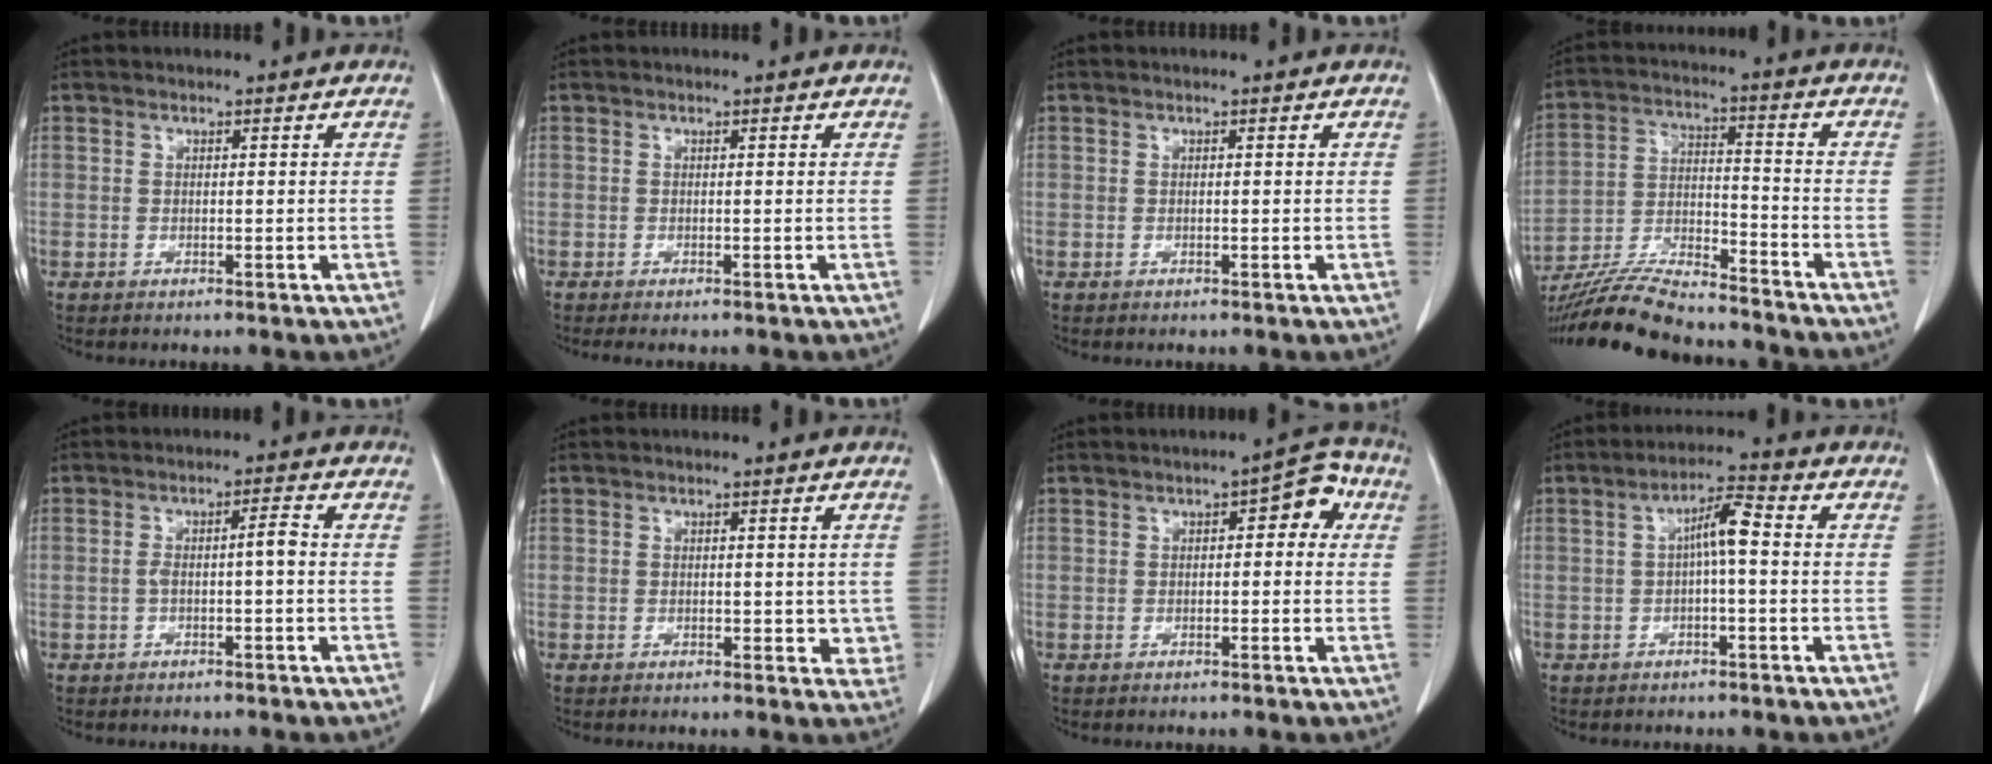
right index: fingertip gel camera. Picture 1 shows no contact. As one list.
[{"total": 1.2, "force": [-0.9, 0.1, 0.7], "torque": [-0.008, -0.001, -0.013]}, {"total": 0.0}, {"total": 17.9, "force": [-16.3, 2.3, 7.1], "torque": [-0.143, -0.011, -0.271]}, {"total": 3.0, "force": [-0.5, 0.3, 3.0], "torque": [-0.053, 0.013, -0.005]}, {"total": 3.0, "force": [-0.3, 1.9, 2.3], "torque": [-0.010, 0.000, -0.001]}, {"total": 5.1, "force": [1.1, 2.3, 4.4], "torque": [-0.046, 0.027, 0.007]}, {"total": 4.9, "force": [0.0, 0.7, 4.8], "torque": [-0.083, 0.019, 0.000]}]